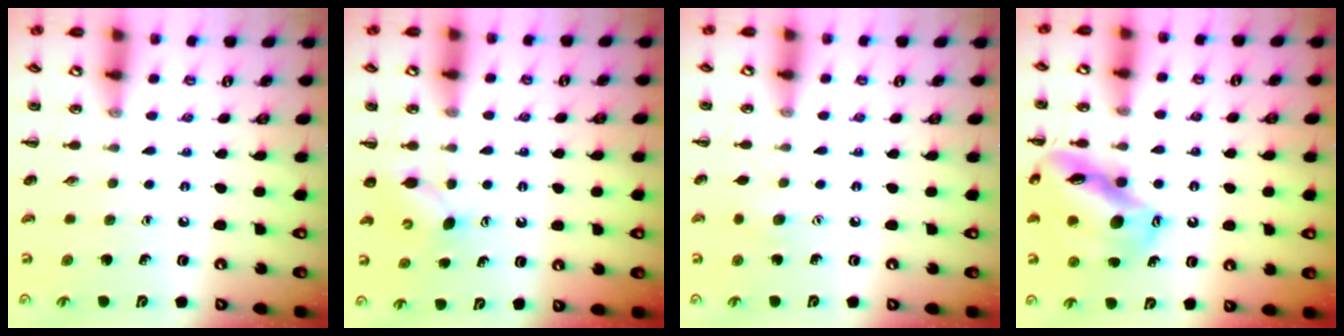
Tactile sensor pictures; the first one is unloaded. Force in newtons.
{"total": 3.9, "press": 3.8, "slide": 1.1}
{"total": 4.3, "press": 4.2, "slide": 1.0}
{"total": 16.7, "press": 16.6, "slide": 2.0}